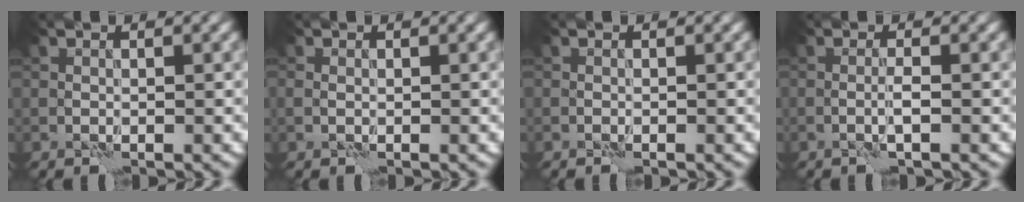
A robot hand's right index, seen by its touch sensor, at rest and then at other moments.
{"total": 0.7, "force": [-0.2, 0.5, 0.5], "torque": [-0.012, -0.001, -0.005]}
{"total": 0.0}
{"total": 1.0, "force": [-0.1, -0.1, 1.0], "torque": [-0.020, 0.003, -0.005]}